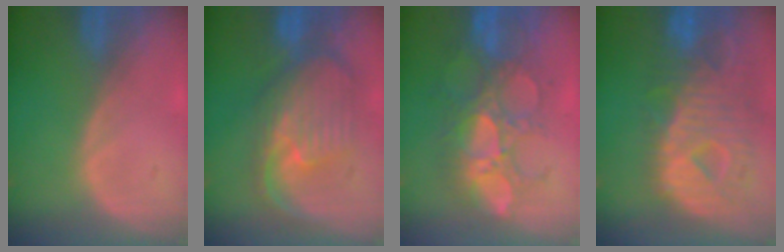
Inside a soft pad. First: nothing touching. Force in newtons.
{"total": 10.6, "press": 9.5, "slide": 4.8}
{"total": 10.1, "press": 9.6, "slide": 3.2}
{"total": 12.8, "press": 11.0, "slide": 6.6}